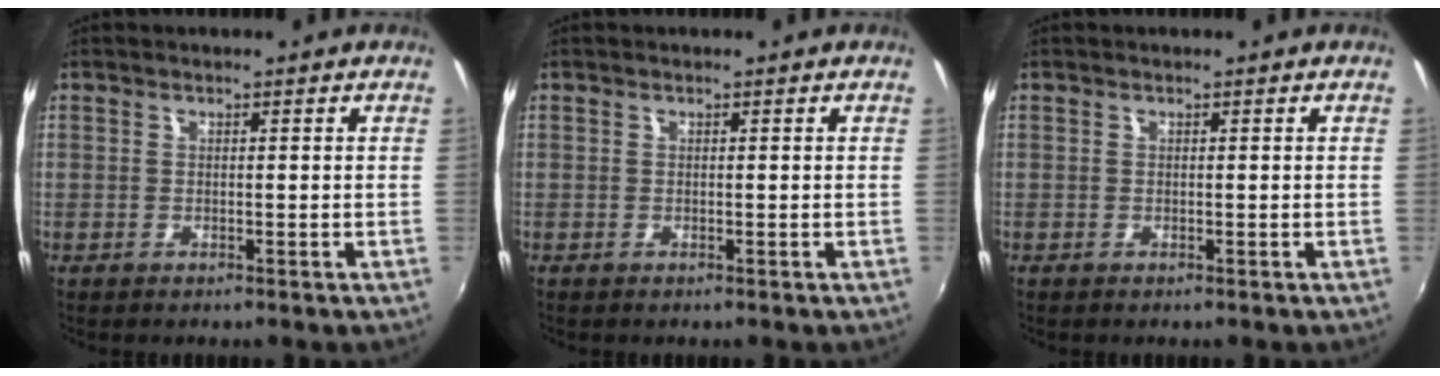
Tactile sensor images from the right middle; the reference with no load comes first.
{"total": 0.0}
{"total": 0.0}